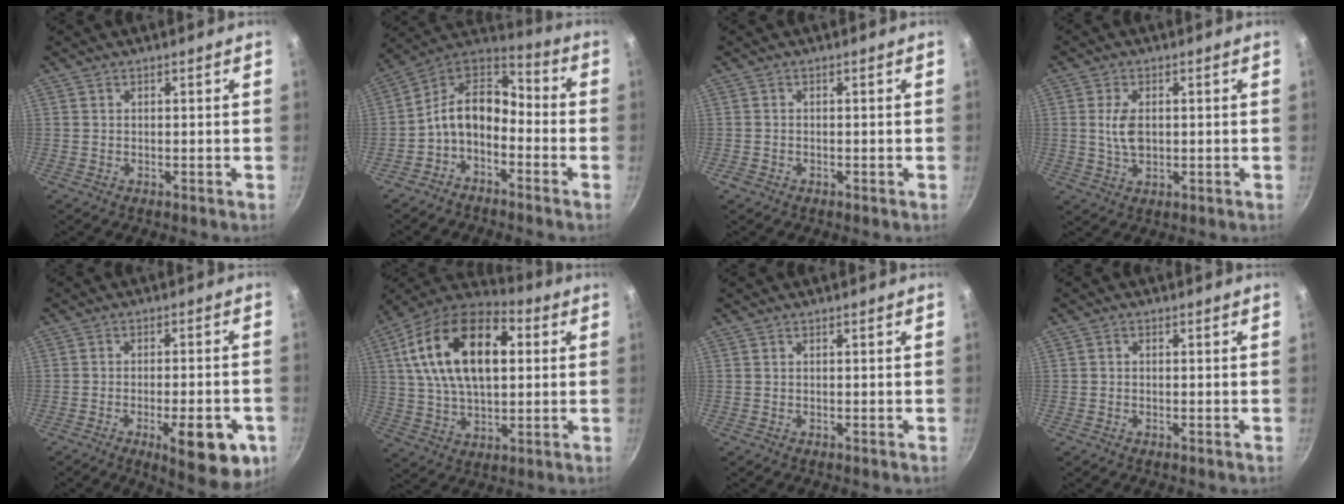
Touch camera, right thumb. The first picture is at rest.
{"total": 11.0, "force": [-3.5, 7.1, 7.7], "torque": [-0.108, 0.085, -0.077]}
{"total": 0.9, "force": [-0.6, 0.6, 0.3], "torque": [-0.008, 0.001, -0.013]}
{"total": 2.7, "force": [0.2, 1.5, 2.2], "torque": [-0.045, -0.001, 0.003]}
{"total": 13.2, "force": [-5.5, 4.3, 11.2], "torque": [-0.139, 0.008, -0.068]}
{"total": 22.8, "force": [5.0, 12.7, 18.2], "torque": [-0.312, 0.016, 0.076]}
{"total": 0.0}
{"total": 0.6, "force": [-0.2, 0.5, 0.3], "torque": [-0.001, 0.001, -0.009]}